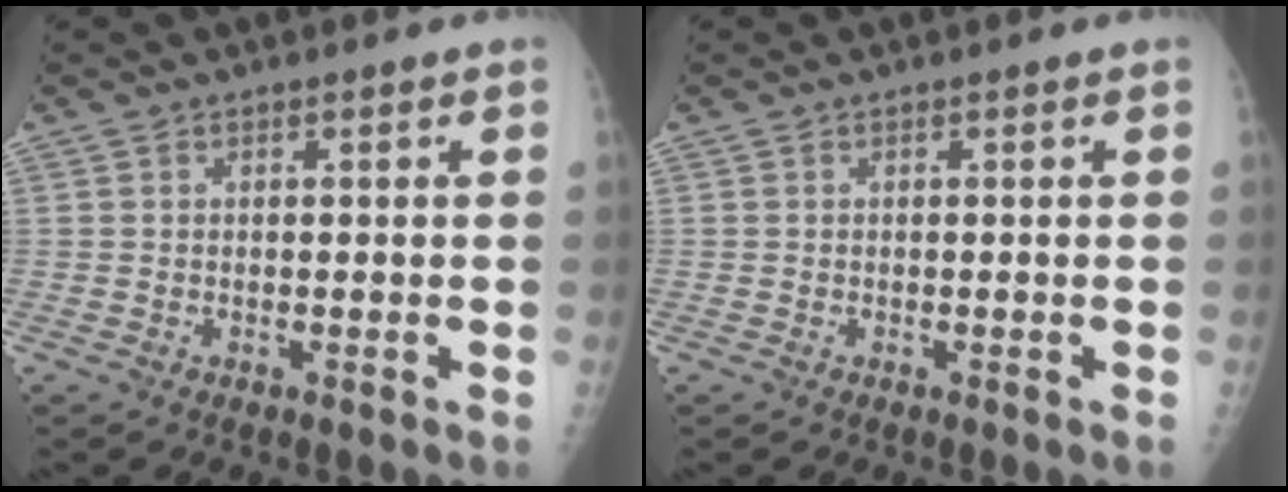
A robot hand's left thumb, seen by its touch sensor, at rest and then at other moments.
{"total": 0.0}